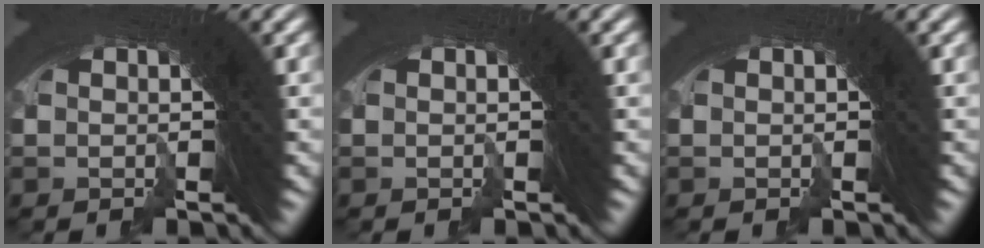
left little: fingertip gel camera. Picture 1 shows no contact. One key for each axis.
{"total": 0.0}
{"total": 0.0}